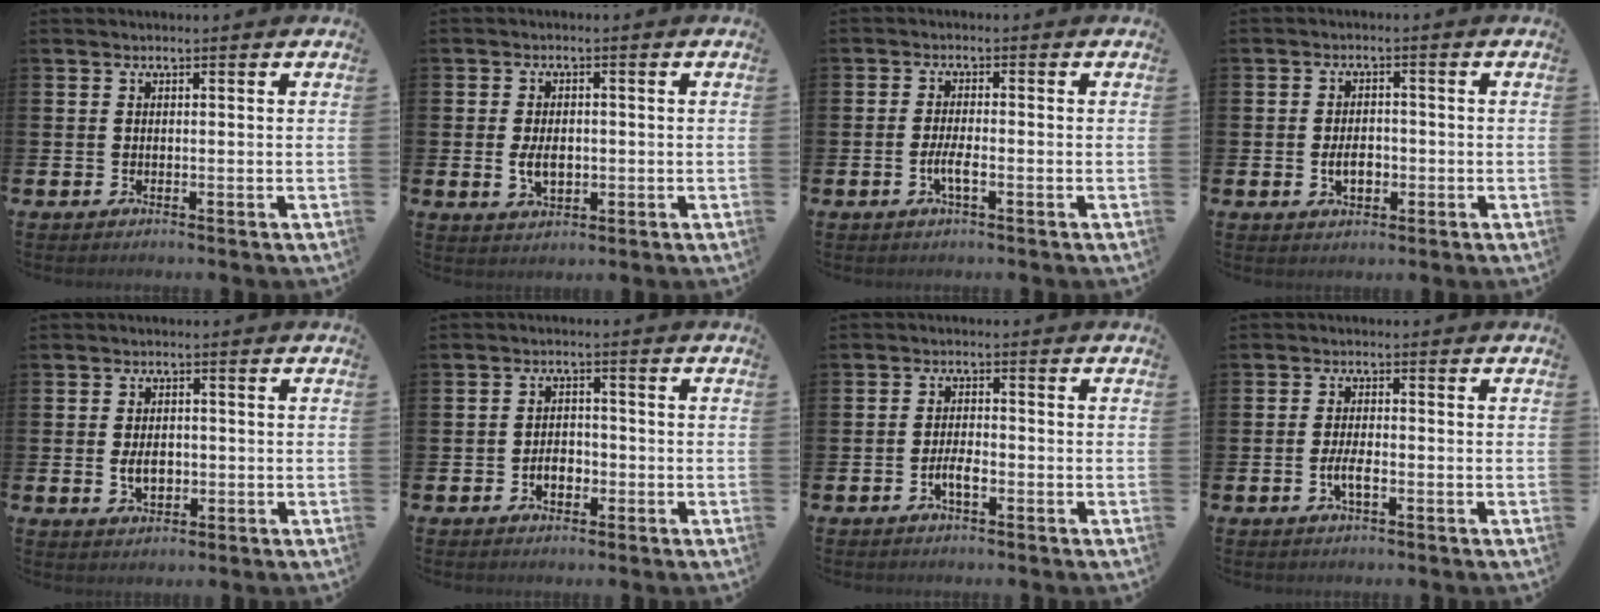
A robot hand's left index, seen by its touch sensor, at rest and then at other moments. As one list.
[{"total": 3.6, "force": [-0.2, 2.3, 2.8], "torque": [-0.045, 0.002, -0.007]}, {"total": 2.6, "force": [-0.9, 0.6, 2.4], "torque": [-0.054, 0.002, -0.019]}, {"total": 3.3, "force": [-0.8, 2.0, 2.5], "torque": [-0.028, -0.005, -0.019]}, {"total": 3.3, "force": [-0.3, 2.2, 2.4], "torque": [-0.029, -0.002, -0.011]}, {"total": 3.0, "force": [-1.1, 2.0, 1.9], "torque": [-0.028, -0.001, -0.026]}, {"total": 2.7, "force": [-1.1, 1.1, 2.2], "torque": [-0.040, 0.004, -0.021]}, {"total": 2.8, "force": [-0.9, 1.0, 2.4], "torque": [-0.041, 0.003, -0.018]}]